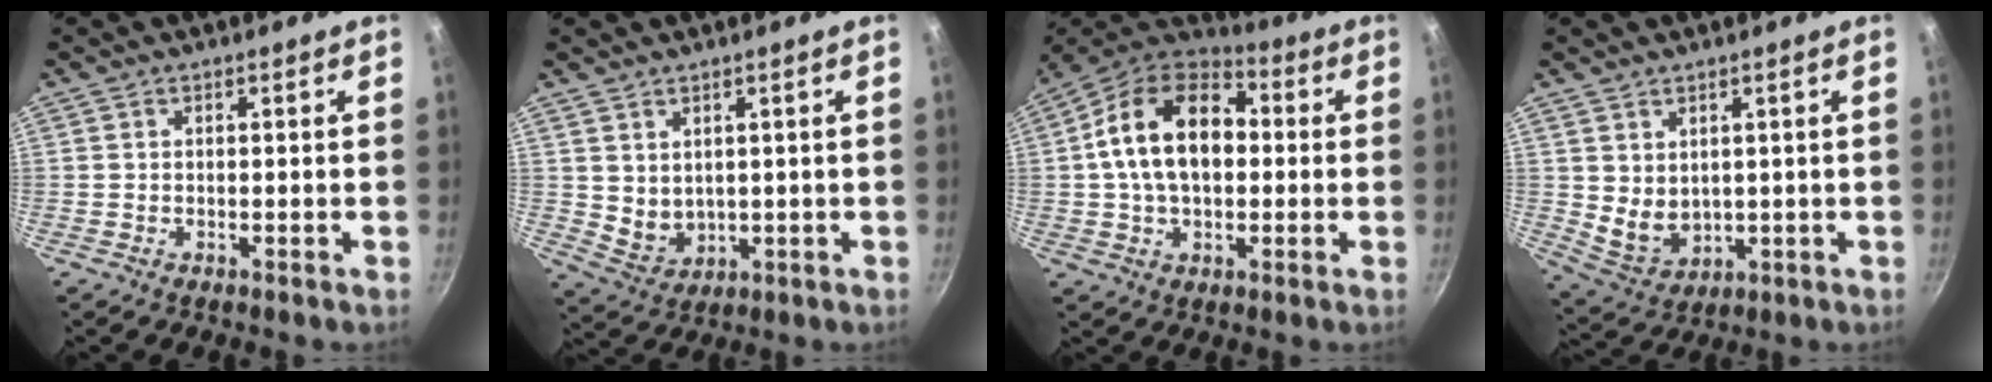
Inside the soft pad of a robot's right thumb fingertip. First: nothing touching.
{"total": 4.8, "force": [1.8, 3.5, 2.7], "torque": [-0.037, -0.018, 0.049]}
{"total": 18.0, "force": [1.3, 11.8, 13.6], "torque": [-0.205, 0.032, 0.006]}
{"total": 6.1, "force": [1.8, 4.5, 3.8], "torque": [-0.053, -0.022, 0.051]}